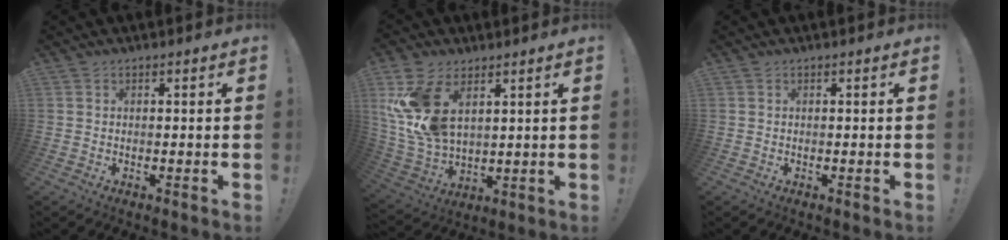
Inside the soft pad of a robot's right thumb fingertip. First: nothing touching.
{"total": 15.4, "force": [5.9, 9.7, 10.3], "torque": [-0.204, -0.037, 0.115]}
{"total": 0.0}